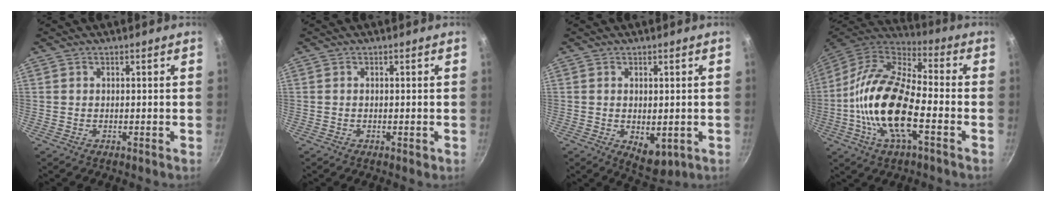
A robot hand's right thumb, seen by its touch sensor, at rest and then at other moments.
{"total": 0.9, "force": [-0.4, 0.3, 0.7], "torque": [-0.011, 0.001, -0.006]}
{"total": 6.2, "force": [-1.1, 3.5, 4.9], "torque": [-0.060, -0.012, -0.003]}
{"total": 20.2, "force": [-4.7, 8.4, 17.7], "torque": [-0.335, 0.033, -0.107]}